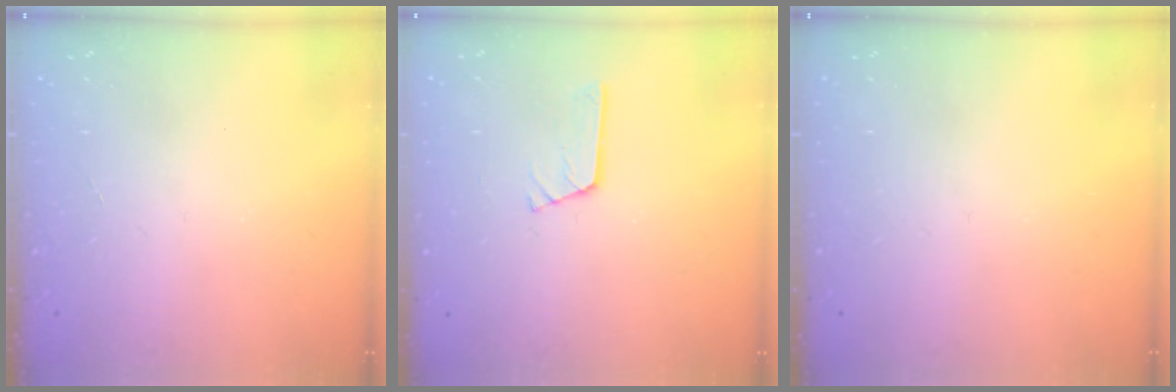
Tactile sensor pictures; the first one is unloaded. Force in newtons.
{"total": 3.1, "press": 3.1, "slide": 0.1}
{"total": 0.0}